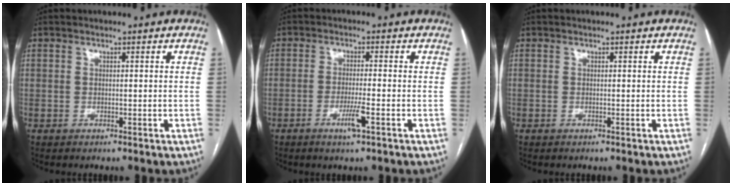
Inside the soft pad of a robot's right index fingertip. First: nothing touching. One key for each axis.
{"total": 4.7, "fx": -2.1, "fy": -0.2, "fz": 4.1, "tx": -0.081, "ty": -0.010, "tz": -0.040}
{"total": 0.0}